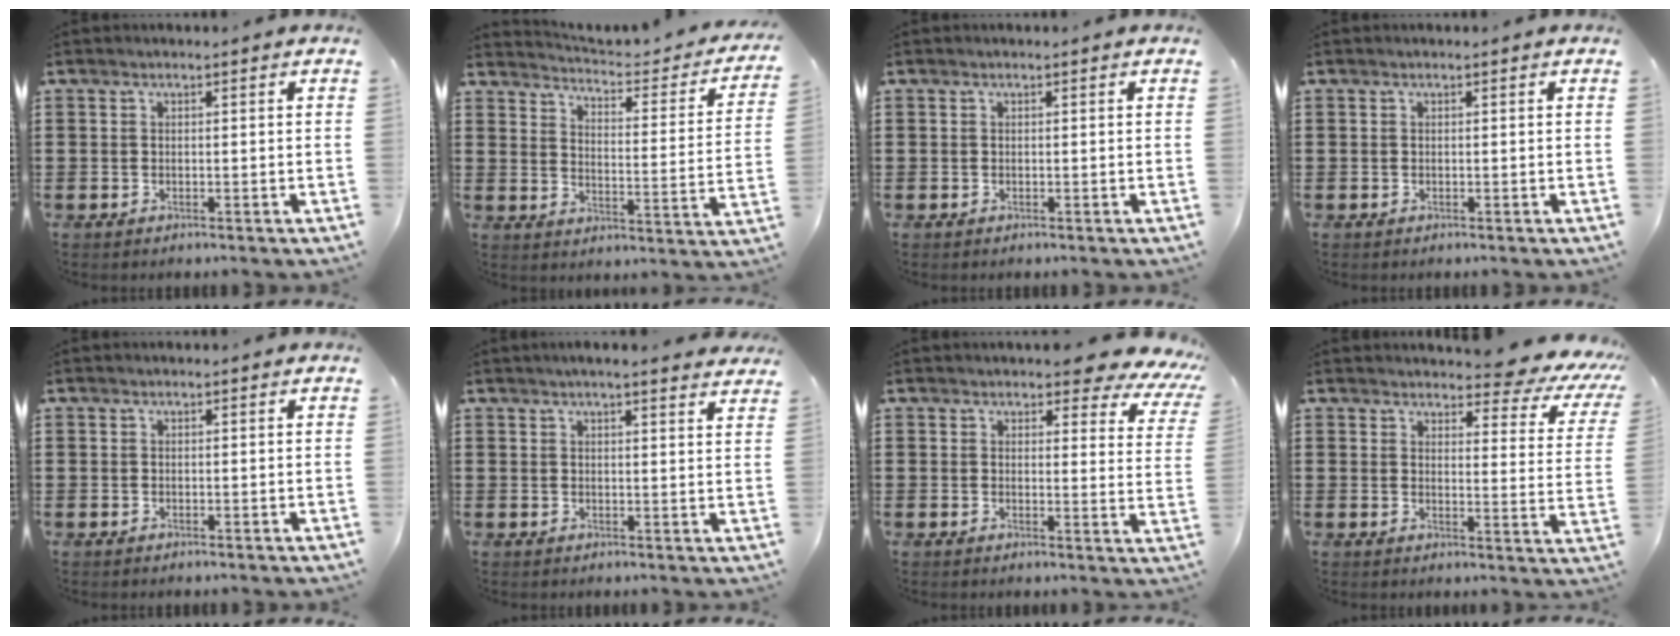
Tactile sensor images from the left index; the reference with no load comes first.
{"total": 2.9, "force": [2.7, -0.3, 0.9], "torque": [-0.032, -0.034, 0.034]}
{"total": 0.0}
{"total": 0.0}
{"total": 0.0}
{"total": 3.0, "force": [2.8, -0.3, 0.9], "torque": [-0.026, -0.005, 0.052]}
{"total": 5.1, "force": [4.5, 1.2, 2.0], "torque": [-0.033, -0.022, 0.078]}
{"total": 5.1, "force": [4.4, 0.8, 2.3], "torque": [-0.043, -0.034, 0.071]}